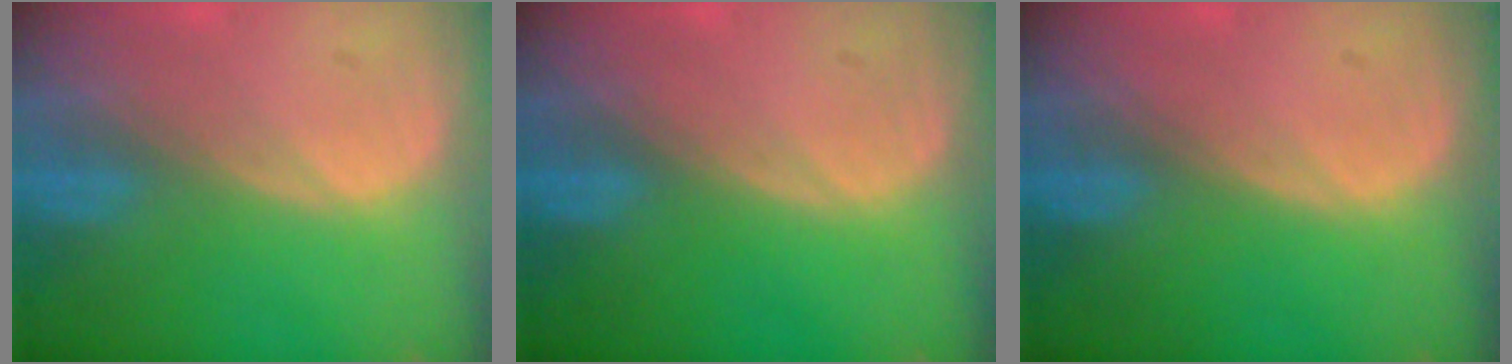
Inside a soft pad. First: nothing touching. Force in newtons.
{"total": 0.0}
{"total": 0.0}